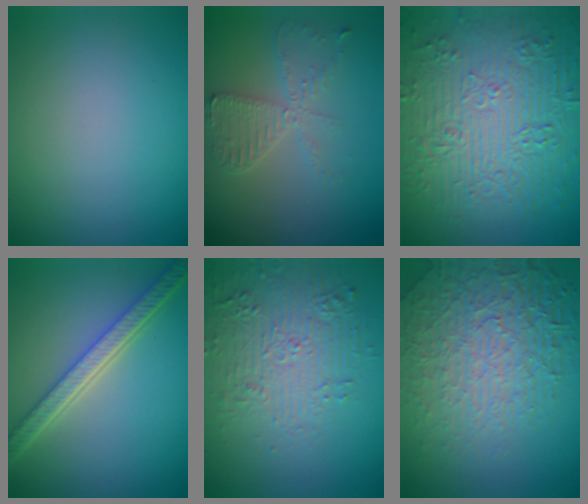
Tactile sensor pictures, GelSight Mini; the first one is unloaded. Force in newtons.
{"total": 3.5, "press": 3.0, "slide": 1.8}
{"total": 11.0, "press": 7.5, "slide": 8.0}
{"total": 5.5, "press": 4.1, "slide": 3.6}
{"total": 4.6, "press": 4.2, "slide": 1.9}
{"total": 8.9, "press": 6.0, "slide": 6.5}